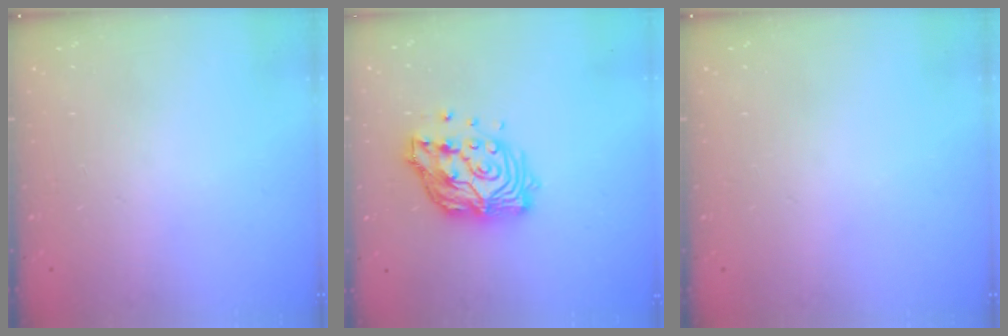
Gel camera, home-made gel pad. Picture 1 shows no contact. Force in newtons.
{"total": 14.1, "press": 14.0, "slide": 1.3}
{"total": 0.0}